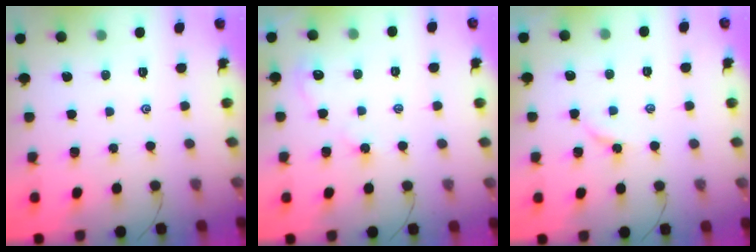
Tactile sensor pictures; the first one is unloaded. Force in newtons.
{"total": 3.3, "press": 3.3, "slide": 0.5}
{"total": 2.7, "press": 2.6, "slide": 0.5}